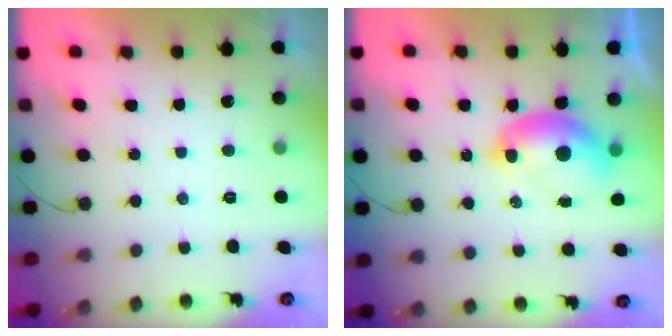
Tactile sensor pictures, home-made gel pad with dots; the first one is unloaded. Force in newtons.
{"total": 9.2, "press": 9.2, "slide": 1.0}